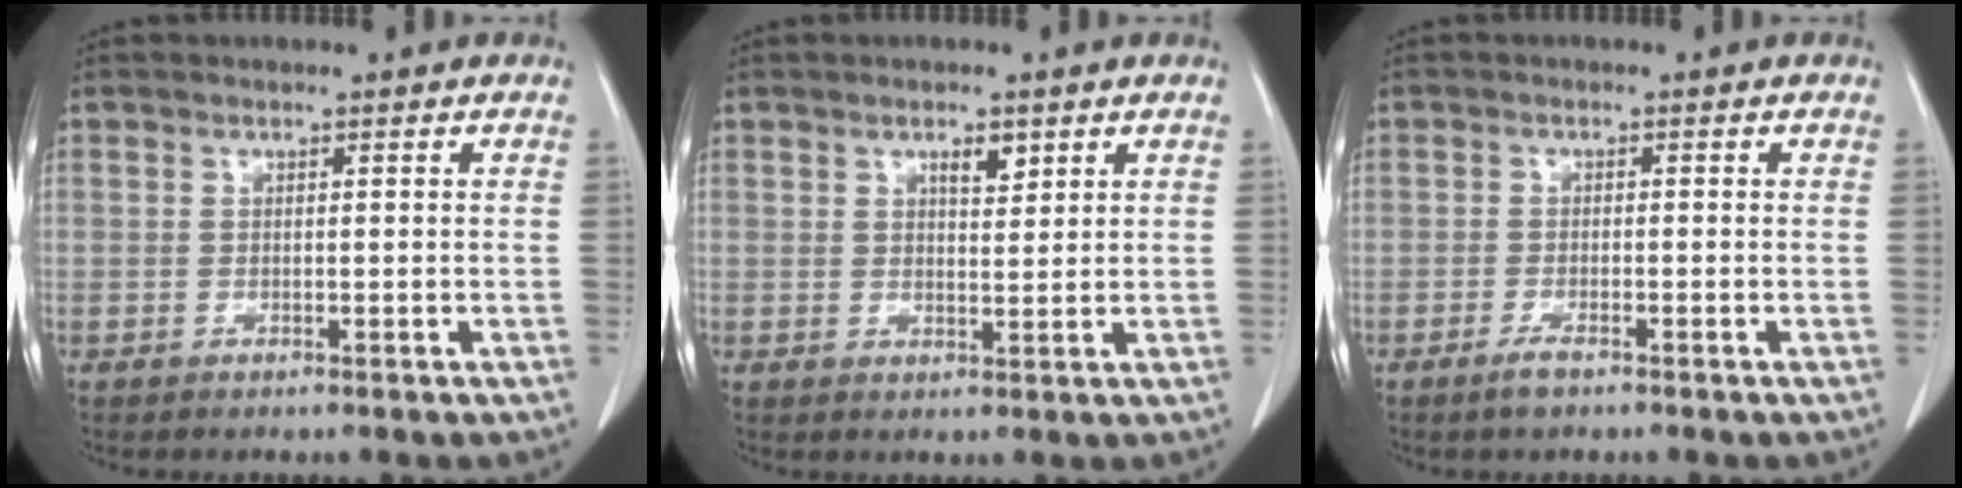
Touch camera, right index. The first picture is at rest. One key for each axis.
{"total": 2.7, "fx": 1.6, "fy": 0.9, "fz": 2.0, "tx": -0.033, "ty": -0.004, "tz": 0.027}
{"total": 1.9, "fx": -1.4, "fy": 0.3, "fz": 1.2, "tx": -0.031, "ty": -0.003, "tz": -0.027}